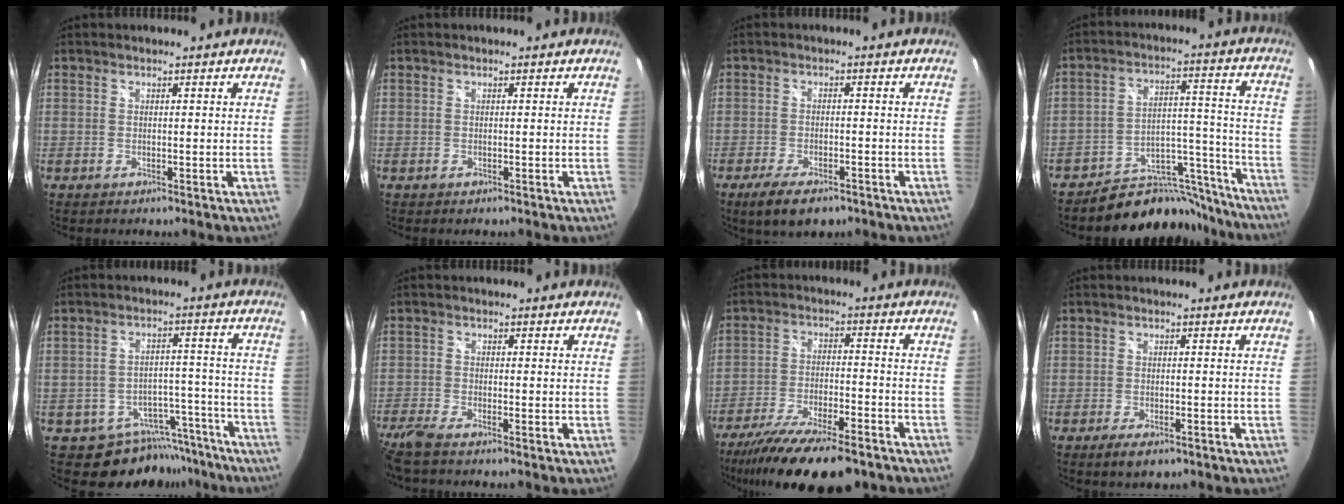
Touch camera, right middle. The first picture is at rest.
{"total": 0.0}
{"total": 7.4, "force": [-5.2, 2.6, 4.6], "torque": [-0.105, -0.021, -0.084]}
{"total": 15.8, "force": [-14.3, 6.3, 2.0], "torque": [-0.012, 0.070, -0.201]}
{"total": 11.2, "force": [-9.2, 6.2, 1.7], "torque": [-0.024, 0.035, -0.111]}
{"total": 6.0, "force": [-5.0, 0.5, 3.2], "torque": [-0.089, -0.025, -0.098]}
{"total": 18.5, "force": [-14.8, 4.1, 10.3], "torque": [-0.201, -0.042, -0.240]}
{"total": 3.9, "force": [-2.6, 1.5, 2.6], "torque": [-0.057, -0.014, -0.044]}